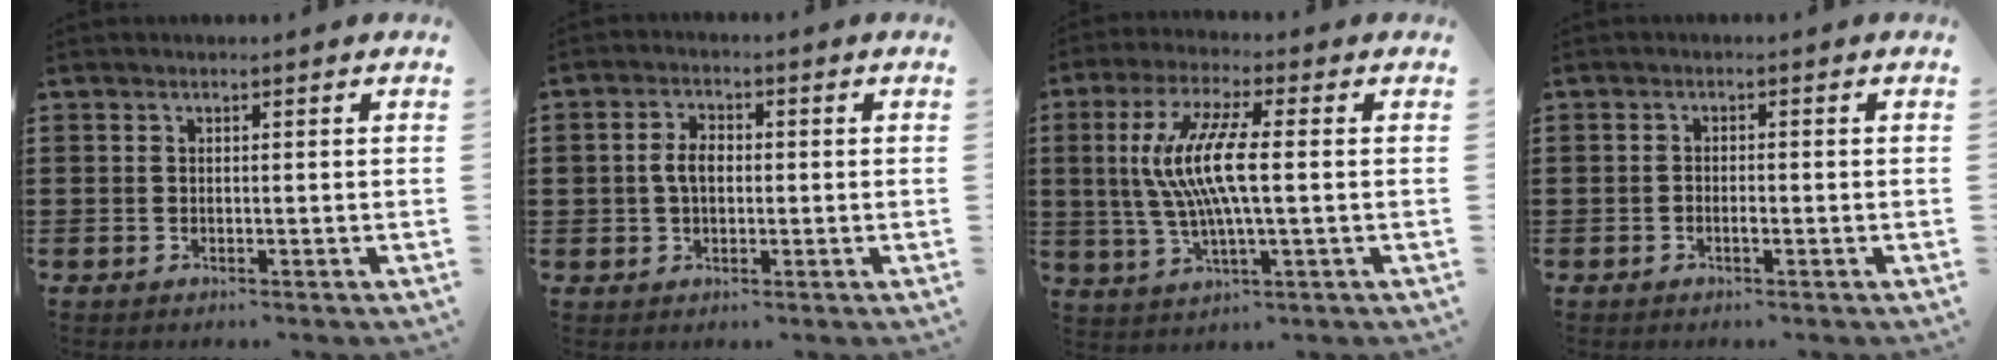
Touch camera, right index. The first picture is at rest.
{"total": 3.5, "force": [0.0, 2.4, 2.6], "torque": [-0.055, 0.009, -0.003]}
{"total": 9.9, "force": [0.3, 1.8, 9.8], "torque": [-0.220, -0.013, -0.008]}
{"total": 1.1, "force": [-0.6, 0.3, 0.8], "torque": [-0.017, -0.004, -0.011]}